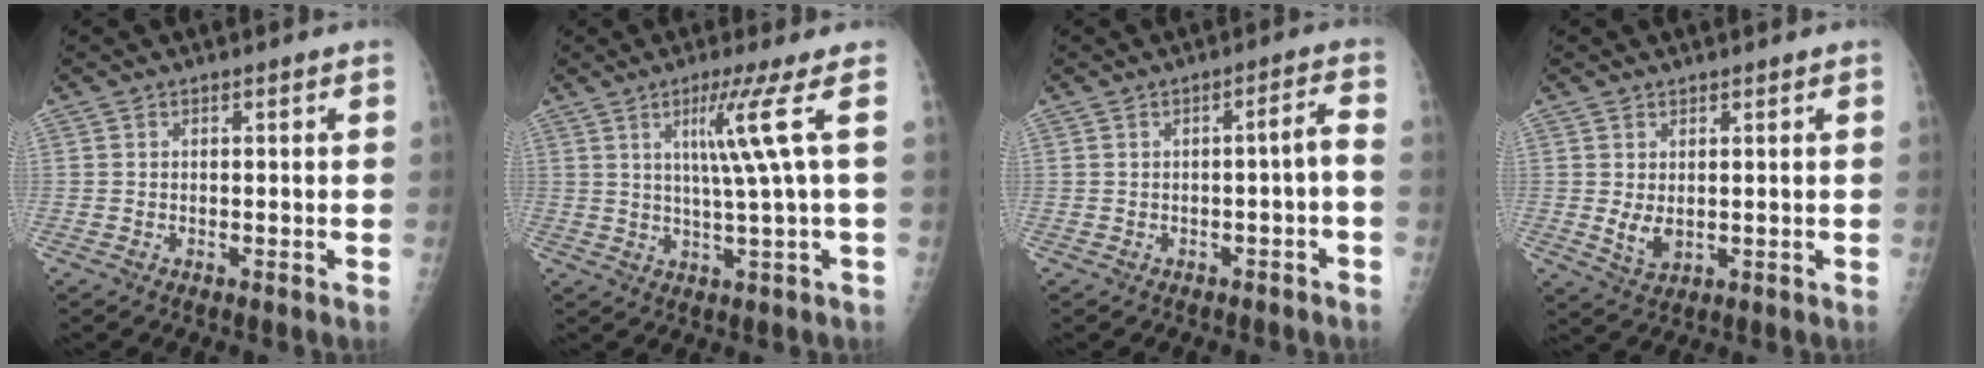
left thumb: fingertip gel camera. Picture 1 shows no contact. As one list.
[{"total": 7.6, "force": [2.3, -1.9, 7.0], "torque": [-0.140, -0.014, 0.050]}, {"total": 3.0, "force": [-1.2, 0.4, 2.7], "torque": [-0.045, 0.030, -0.015]}, {"total": 3.6, "force": [0.6, 2.4, 2.7], "torque": [-0.041, -0.012, 0.020]}]